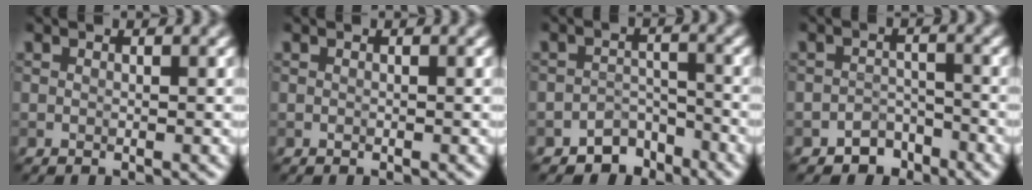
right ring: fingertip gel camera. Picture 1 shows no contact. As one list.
[{"total": 0.0}, {"total": 3.2, "force": [-2.6, 1.8, 0.5], "torque": [0.009, 0.004, -0.045]}, {"total": 2.5, "force": [-2.0, 1.4, 0.3], "torque": [0.008, 0.006, -0.035]}]